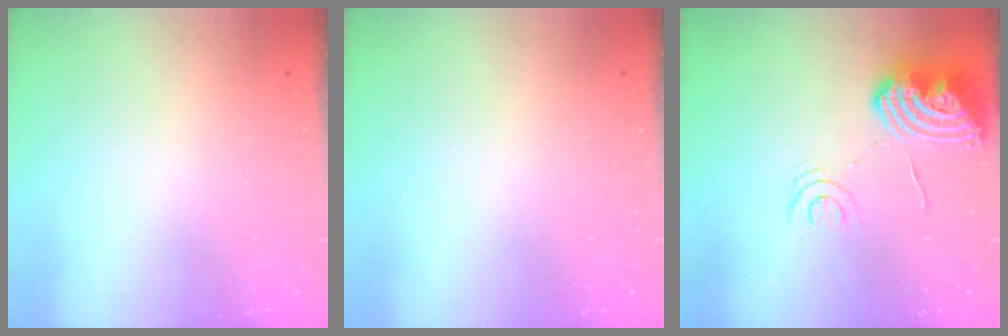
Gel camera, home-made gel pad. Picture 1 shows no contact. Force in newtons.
{"total": 0.0}
{"total": 12.4, "press": 12.3, "slide": 1.3}